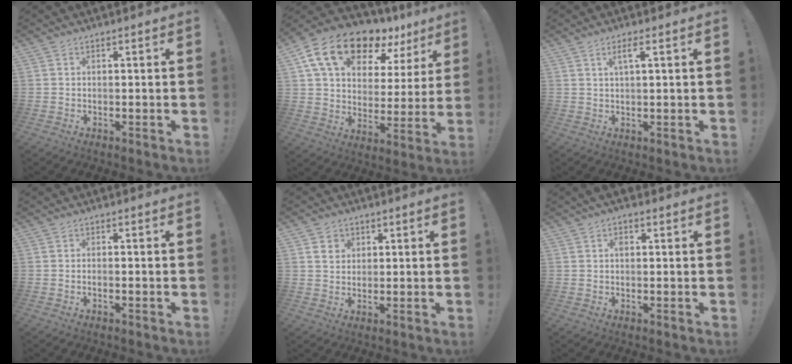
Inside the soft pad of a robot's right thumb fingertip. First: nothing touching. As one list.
[{"total": 18.6, "force": [12.9, 9.0, 9.9], "torque": [-0.173, -0.083, 0.232]}, {"total": 3.9, "force": [2.3, 0.4, 3.2], "torque": [-0.057, -0.006, 0.036]}, {"total": 0.8, "force": [-0.6, 0.0, 0.6], "torque": [-0.017, 0.002, -0.010]}, {"total": 4.1, "force": [1.7, 3.6, 1.1], "torque": [-0.008, -0.006, 0.030]}, {"total": 2.3, "force": [0.5, 1.5, 1.6], "torque": [-0.021, 0.004, 0.005]}]